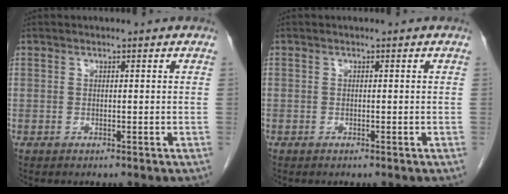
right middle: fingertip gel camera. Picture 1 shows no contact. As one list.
[{"total": 0.0}]